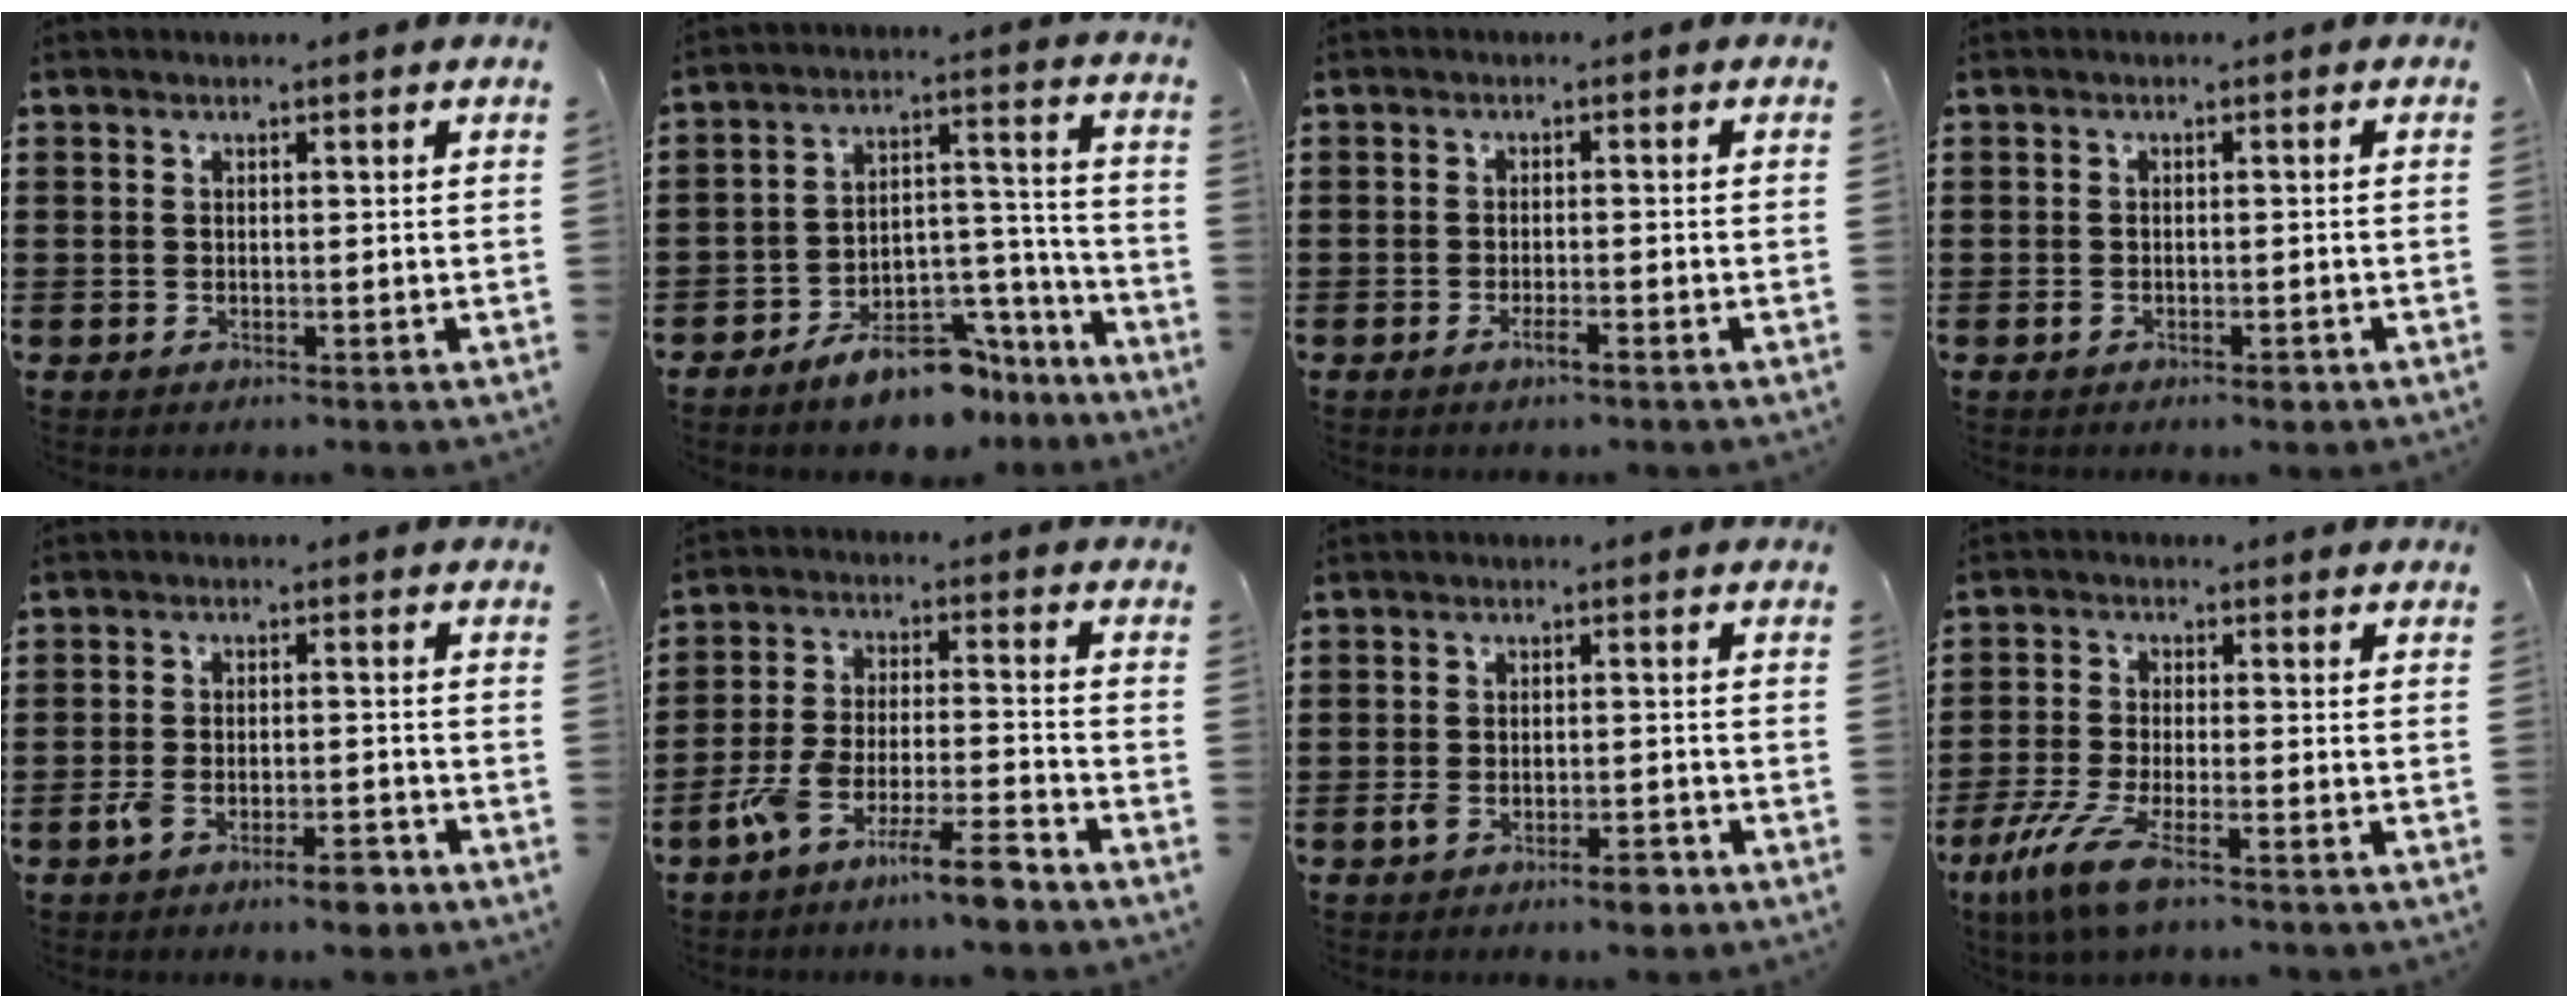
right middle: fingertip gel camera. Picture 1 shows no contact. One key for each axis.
{"total": 10.3, "fx": -8.6, "fy": 3.4, "fz": 4.4, "tx": -0.058, "ty": 0.047, "tz": -0.155}
{"total": 2.0, "fx": -1.2, "fy": 0.3, "fz": 1.5, "tx": -0.034, "ty": -0.004, "tz": -0.024}
{"total": 1.2, "fx": -0.8, "fy": 0.5, "fz": 0.8, "tx": -0.017, "ty": -0.004, "tz": -0.014}
{"total": 4.8, "fx": -3.2, "fy": 1.5, "fz": 3.2, "tx": -0.055, "ty": 0.009, "tz": -0.060}
{"total": 9.6, "fx": -7.6, "fy": 0.9, "fz": 5.8, "tx": -0.121, "ty": 0.004, "tz": -0.150}
{"total": 3.6, "fx": -2.5, "fy": 1.1, "fz": 2.4, "tx": -0.038, "ty": 0.008, "tz": -0.046}
{"total": 7.5, "fx": -4.8, "fy": 1.5, "fz": 5.6, "tx": -0.131, "ty": -0.017, "tz": -0.091}